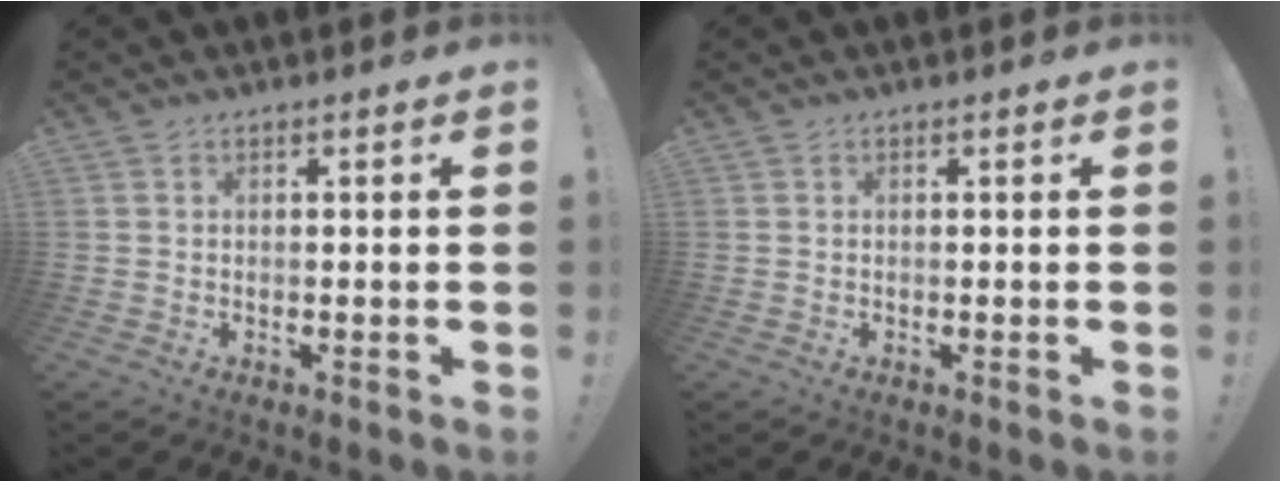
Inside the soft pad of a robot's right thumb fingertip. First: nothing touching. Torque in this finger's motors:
{"motor_torque": [-0.08, 0.20, -0.12, 0.23, -0.02]}